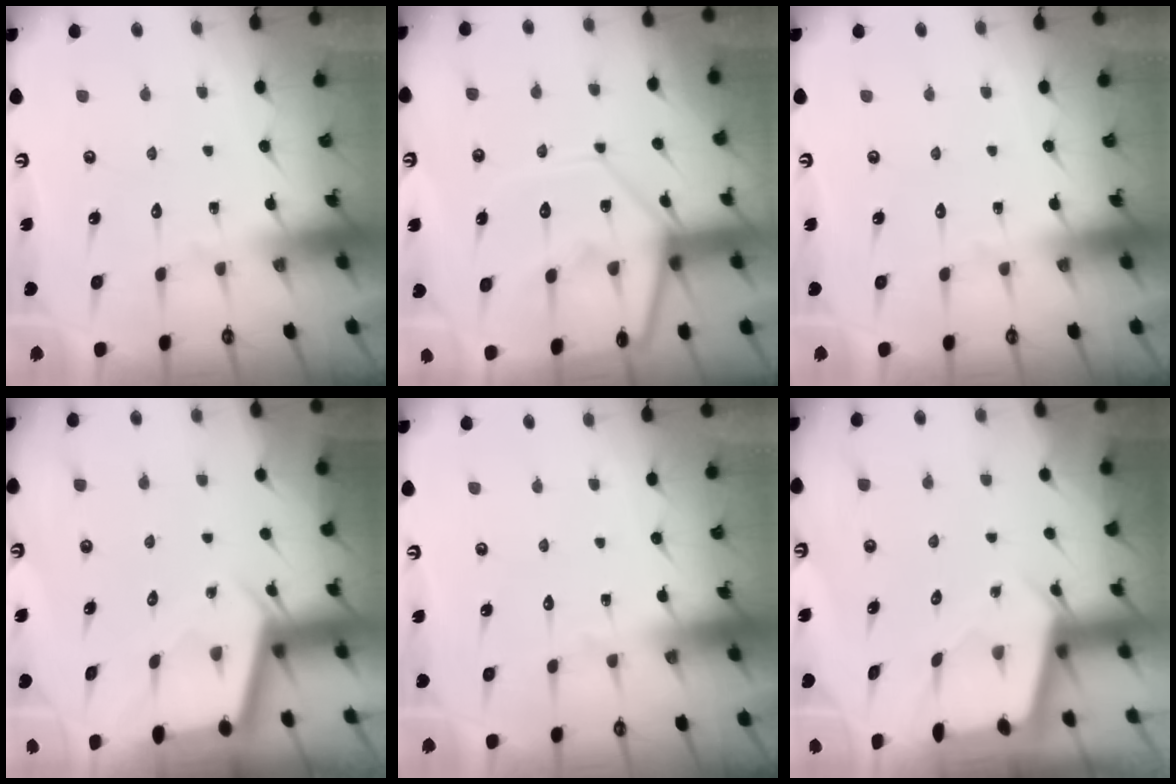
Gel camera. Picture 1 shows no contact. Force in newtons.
{"total": 11.8, "press": 11.7, "slide": 1.1}
{"total": 0.0}
{"total": 2.6, "press": 2.6, "slide": 0.2}
{"total": 0.0}
{"total": 2.5, "press": 2.5, "slide": 0.3}